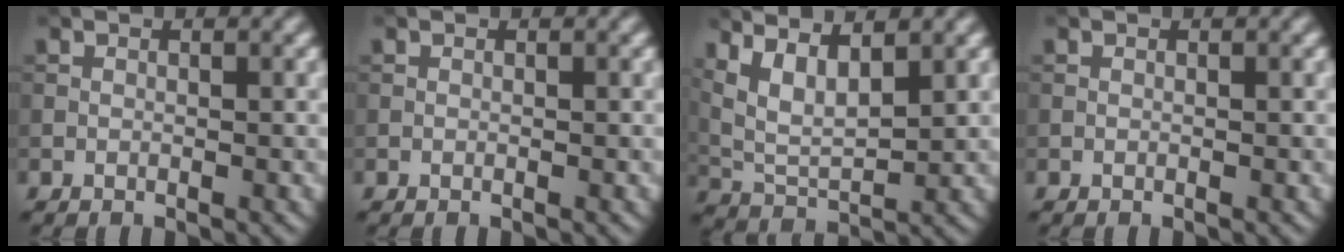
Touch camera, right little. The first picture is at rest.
{"total": 0.0}
{"total": 6.0, "force": [3.0, 2.4, 4.7], "torque": [-0.094, 0.005, 0.058]}
{"total": 0.0}